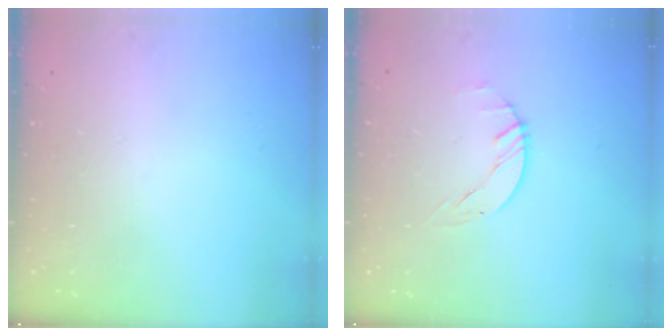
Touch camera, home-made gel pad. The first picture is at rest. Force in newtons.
{"total": 1.5, "press": 1.4, "slide": 0.3}